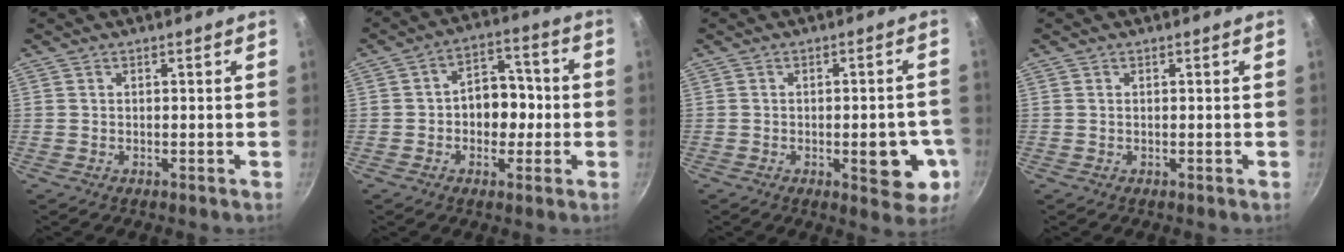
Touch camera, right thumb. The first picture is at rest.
{"total": 9.4, "force": [-0.7, 6.7, 6.6], "torque": [-0.056, 0.030, -0.020]}
{"total": 9.2, "force": [-2.8, 3.7, 8.0], "torque": [-0.073, 0.014, -0.027]}
{"total": 0.0}